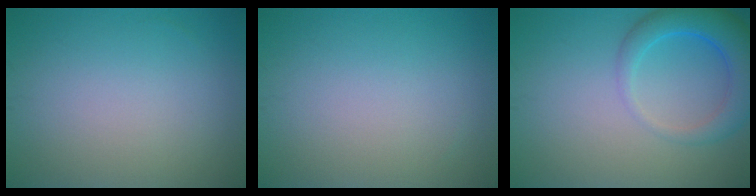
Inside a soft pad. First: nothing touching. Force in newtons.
{"total": 0.0}
{"total": 5.2, "press": 5.2, "slide": 0.5}